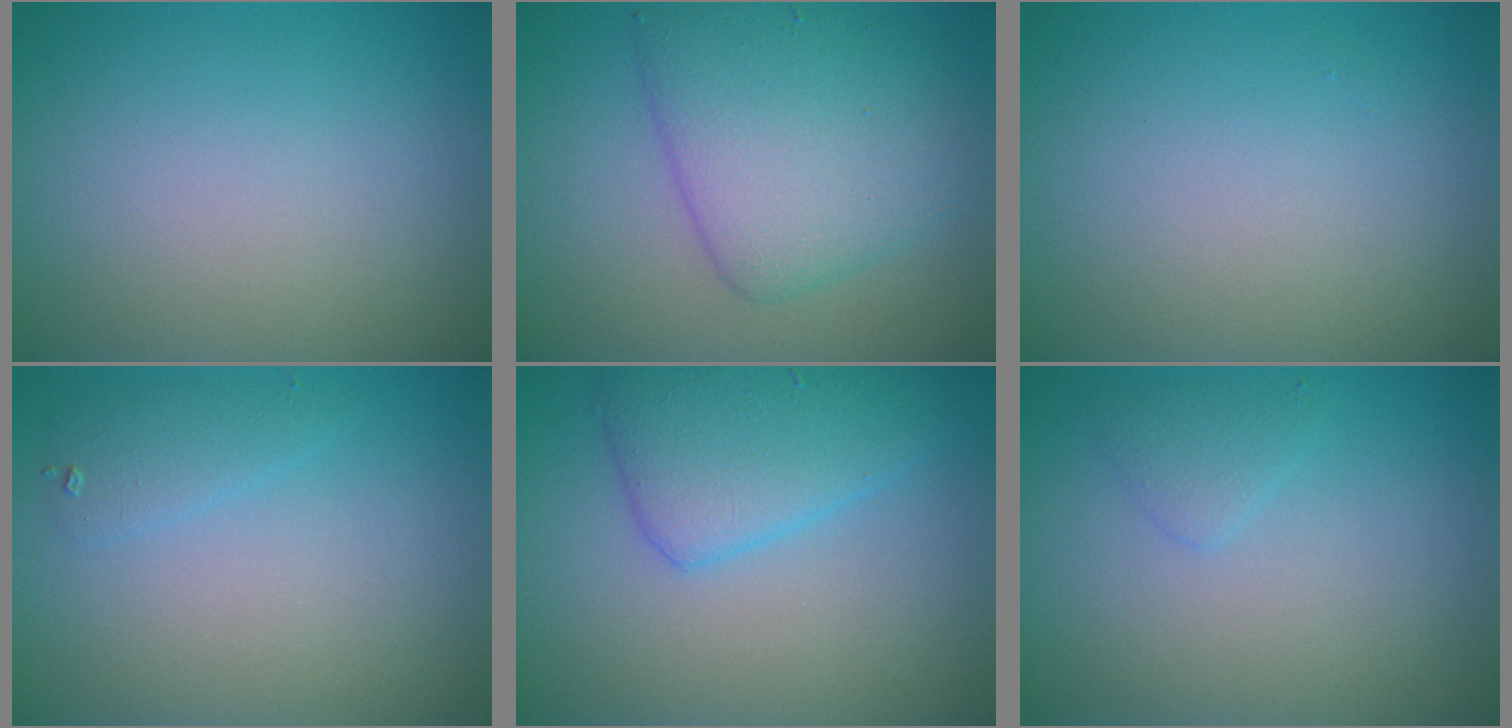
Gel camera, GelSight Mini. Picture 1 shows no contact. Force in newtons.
{"total": 6.4, "press": 6.3, "slide": 0.2}
{"total": 0.0}
{"total": 1.4, "press": 1.4, "slide": 0.0}
{"total": 4.8, "press": 4.7, "slide": 0.3}
{"total": 1.3, "press": 1.3, "slide": 0.1}